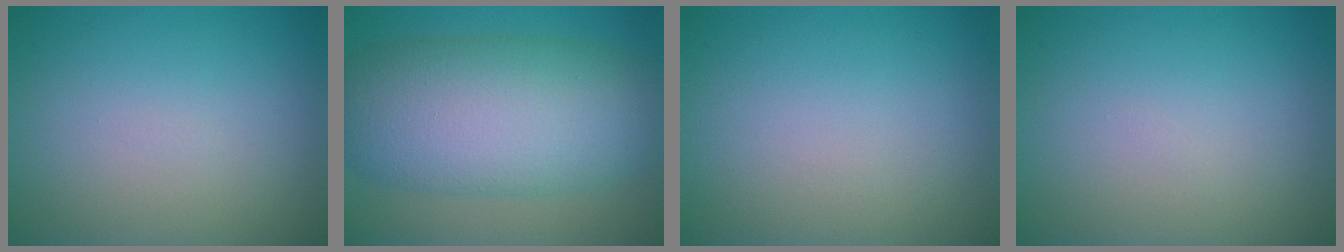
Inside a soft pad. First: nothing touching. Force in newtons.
{"total": 11.3, "press": 11.3, "slide": 0.3}
{"total": 0.0}
{"total": 0.0}